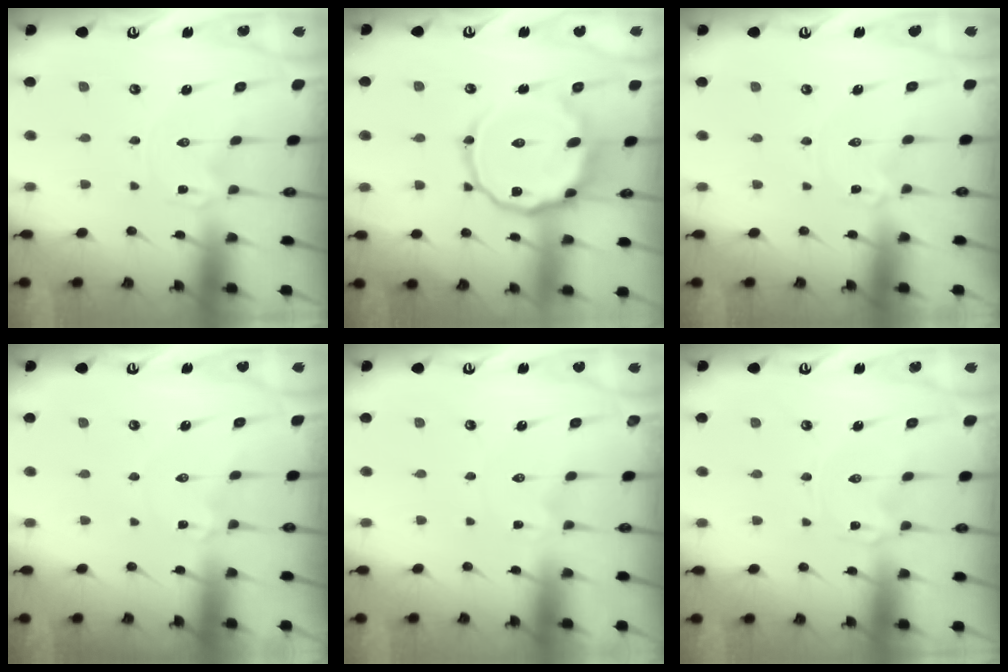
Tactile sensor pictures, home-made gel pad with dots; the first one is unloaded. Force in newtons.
{"total": 15.3, "press": 15.2, "slide": 1.3}
{"total": 1.9, "press": 1.9, "slide": 0.3}
{"total": 1.2, "press": 1.2, "slide": 0.3}
{"total": 0.0}
{"total": 0.0}